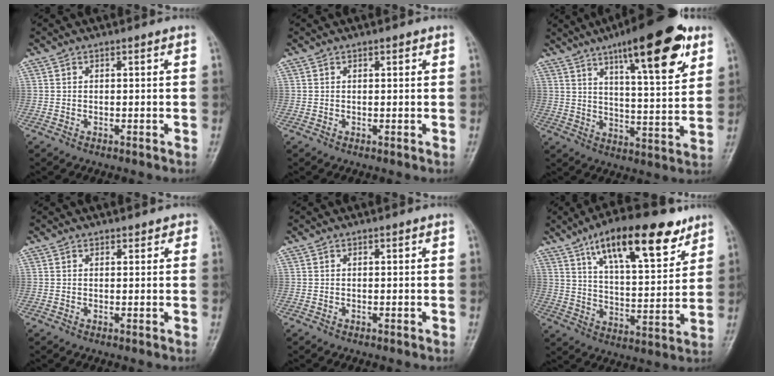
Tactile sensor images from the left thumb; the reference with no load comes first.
{"total": 1.0, "force": [0.5, 0.5, 0.7], "torque": [-0.003, 0.000, 0.005]}
{"total": 19.8, "force": [10.8, 5.3, 15.7], "torque": [-0.200, -0.037, 0.162]}
{"total": 1.8, "force": [1.2, 1.2, 0.5], "torque": [0.019, -0.003, 0.009]}
{"total": 0.0}
{"total": 19.5, "force": [11.5, 7.2, 14.0], "torque": [-0.184, -0.039, 0.190]}